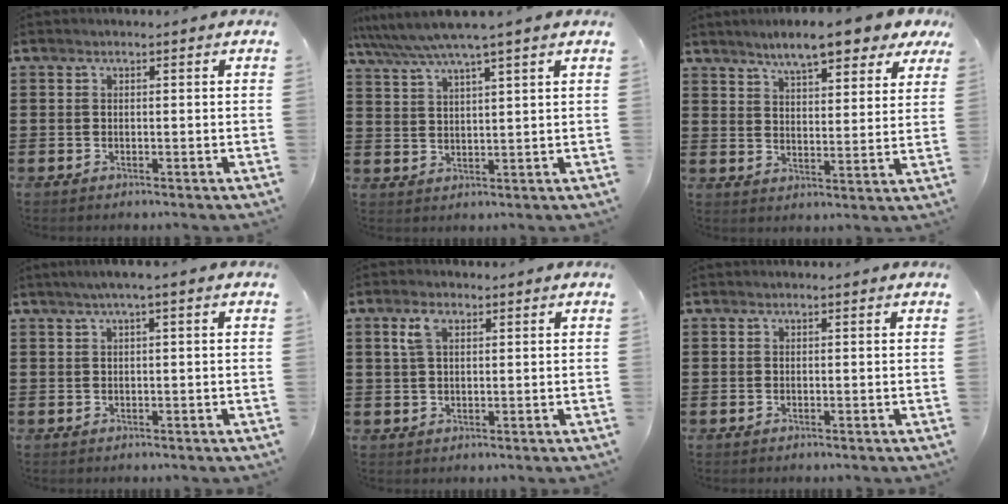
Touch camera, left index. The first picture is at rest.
{"total": 5.3, "force": [4.4, -0.1, 3.1], "torque": [-0.072, -0.016, 0.075]}
{"total": 7.7, "force": [6.7, 1.2, 3.6], "torque": [-0.077, -0.023, 0.117]}
{"total": 1.7, "force": [0.5, 0.0, 1.6], "torque": [-0.029, -0.001, 0.009]}
{"total": 3.3, "force": [1.7, 1.6, 2.4], "torque": [-0.053, 0.007, 0.031]}
{"total": 0.0}